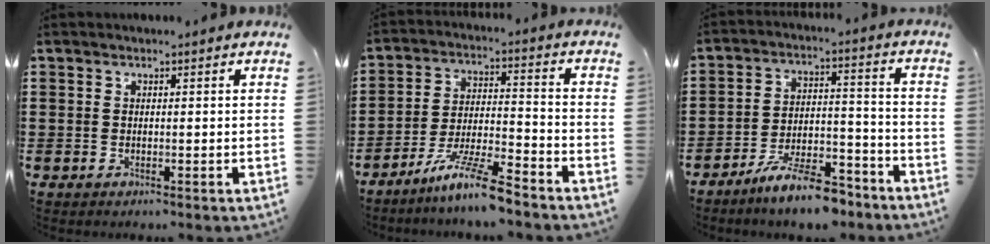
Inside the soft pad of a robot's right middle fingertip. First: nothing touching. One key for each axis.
{"total": 9.2, "fx": -7.4, "fy": 0.5, "fz": 5.5, "tx": -0.109, "ty": -0.001, "tz": -0.141}
{"total": 9.7, "fx": -8.4, "fy": 1.7, "fz": 4.6, "tx": -0.078, "ty": 0.024, "tz": -0.155}